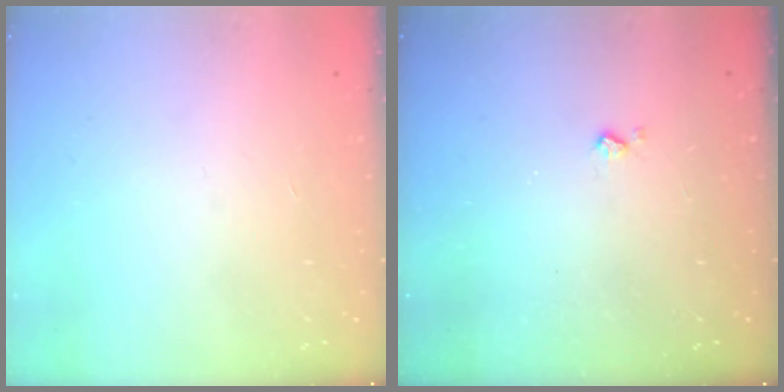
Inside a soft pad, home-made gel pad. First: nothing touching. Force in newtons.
{"total": 3.5, "press": 3.5, "slide": 0.5}